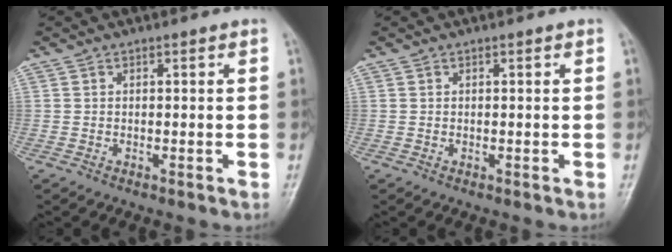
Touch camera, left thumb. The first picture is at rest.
{"total": 0.0}